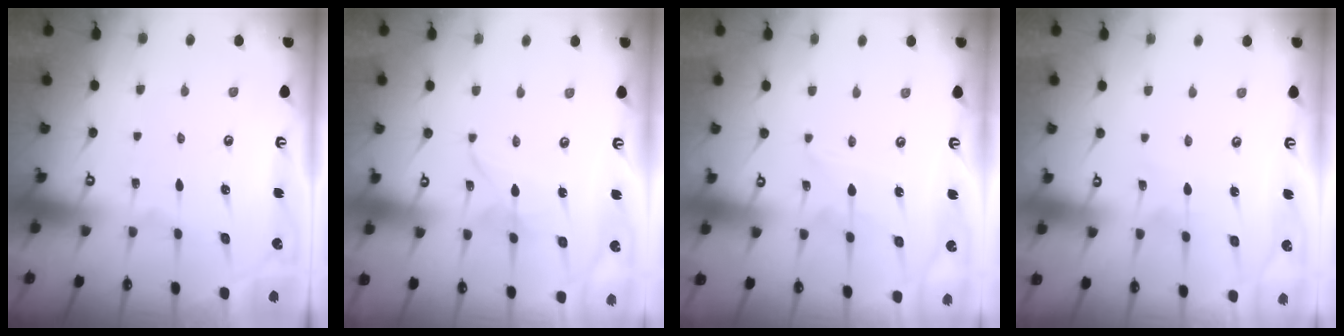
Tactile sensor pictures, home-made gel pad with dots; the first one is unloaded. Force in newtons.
{"total": 3.0, "press": 3.0, "slide": 0.2}
{"total": 2.4, "press": 2.3, "slide": 0.3}
{"total": 3.5, "press": 3.5, "slide": 0.4}